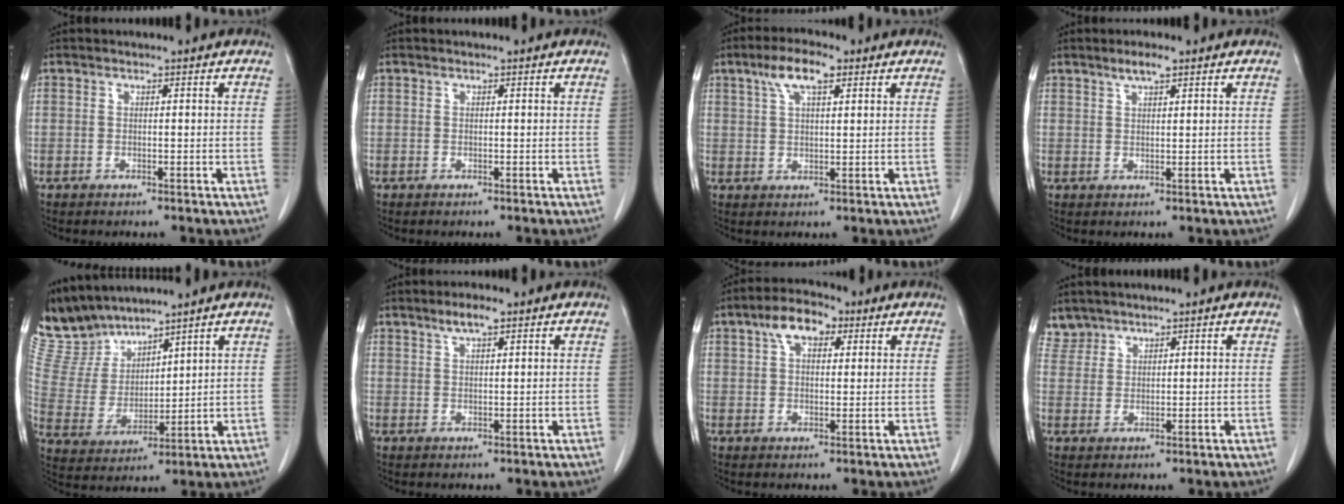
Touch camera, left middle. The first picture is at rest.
{"total": 0.0}
{"total": 6.0, "force": [3.4, 1.7, 4.7], "torque": [-0.095, 0.015, 0.061]}
{"total": 2.6, "force": [1.8, 0.4, 1.7], "torque": [-0.035, 0.002, 0.035]}
{"total": 9.1, "force": [8.9, 1.7, 0.6], "torque": [-0.037, 0.010, 0.205]}
{"total": 2.8, "force": [2.0, 0.5, 2.0], "torque": [-0.040, 0.004, 0.037]}
{"total": 6.4, "force": [3.0, 3.2, 4.6], "torque": [-0.083, 0.023, 0.051]}
{"total": 2.7, "force": [2.4, 1.0, -0.5], "torque": [0.013, 0.010, 0.050]}